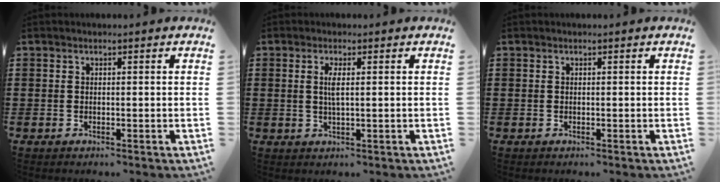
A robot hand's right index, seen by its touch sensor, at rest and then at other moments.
{"total": 2.4, "force": [0.4, 0.3, 2.4], "torque": [-0.048, -0.002, 0.005]}
{"total": 0.0}